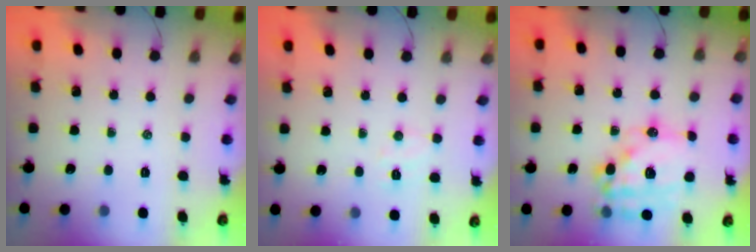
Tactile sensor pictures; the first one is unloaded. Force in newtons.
{"total": 4.8, "press": 4.6, "slide": 1.1}
{"total": 18.4, "press": 18.1, "slide": 3.4}